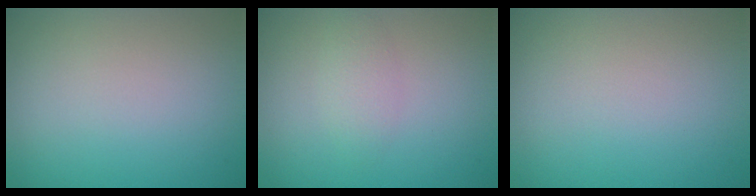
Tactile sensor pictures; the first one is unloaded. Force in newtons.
{"total": 1.6, "press": 1.6, "slide": 0.1}
{"total": 0.0}